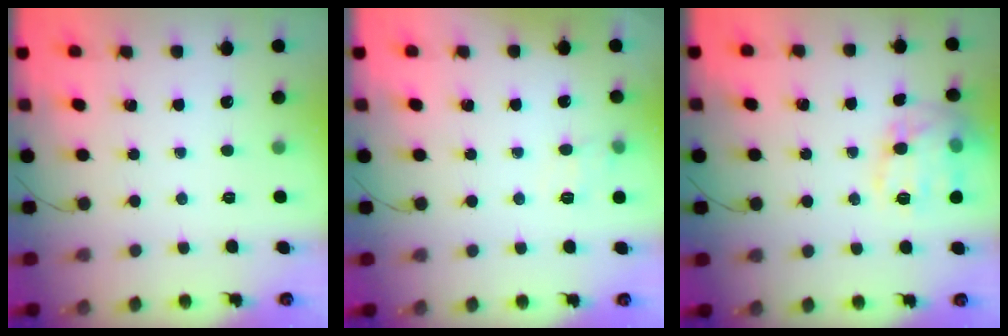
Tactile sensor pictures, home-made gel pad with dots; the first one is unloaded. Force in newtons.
{"total": 4.9, "press": 4.5, "slide": 1.7}
{"total": 16.0, "press": 16.0, "slide": 0.6}